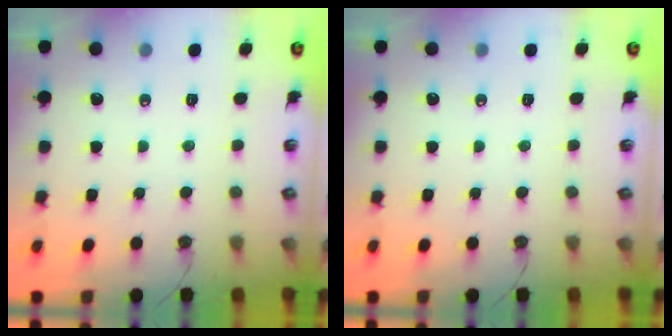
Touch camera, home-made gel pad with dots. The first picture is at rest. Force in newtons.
{"total": 0.0}